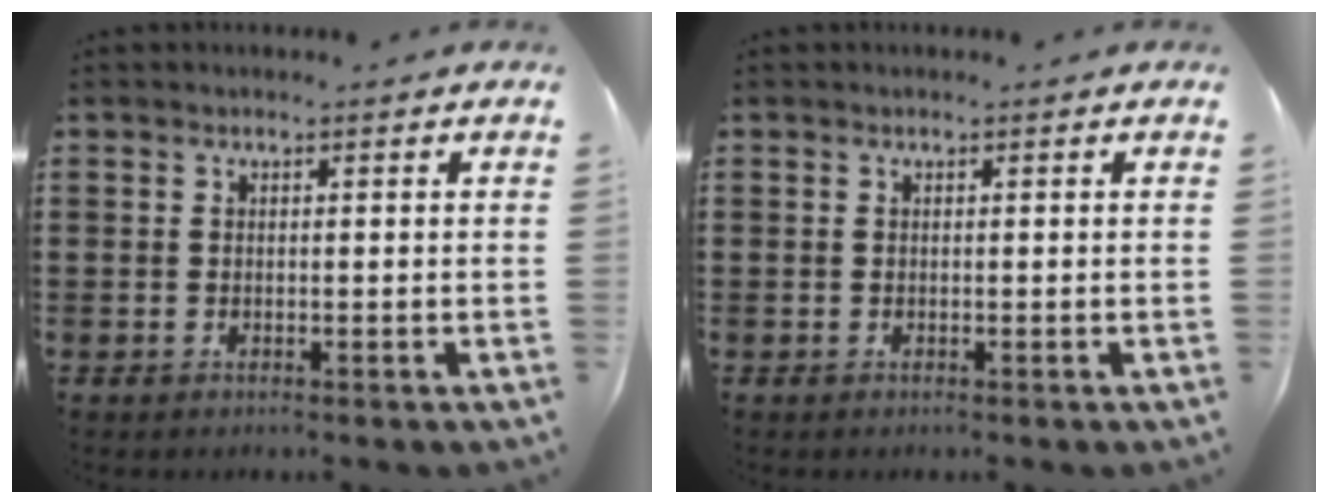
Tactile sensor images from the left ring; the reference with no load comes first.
{"total": 0.0}